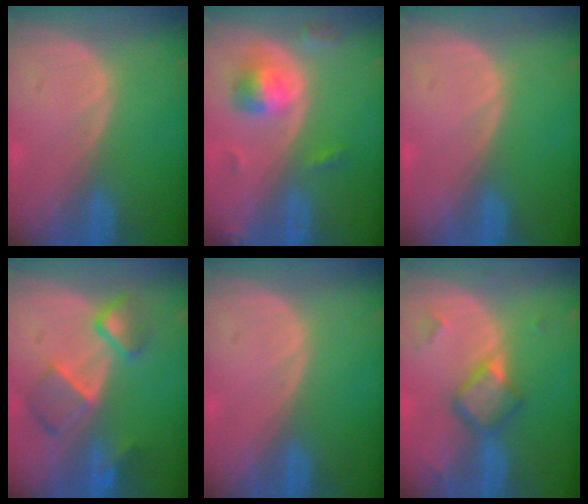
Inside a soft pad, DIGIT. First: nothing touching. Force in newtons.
{"total": 5.3, "press": 5.1, "slide": 1.5}
{"total": 0.0}
{"total": 6.9, "press": 6.7, "slide": 1.6}
{"total": 0.0}
{"total": 5.7, "press": 4.9, "slide": 2.8}